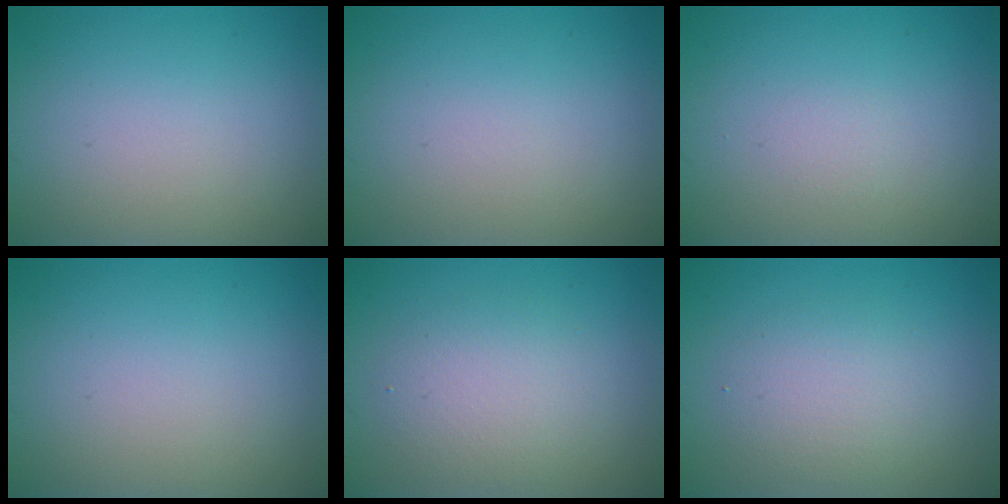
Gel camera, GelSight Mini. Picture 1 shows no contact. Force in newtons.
{"total": 0.0}
{"total": 0.5, "press": 0.5, "slide": 0.0}
{"total": 0.0}
{"total": 3.4, "press": 3.4, "slide": 0.3}
{"total": 2.6, "press": 2.6, "slide": 0.1}